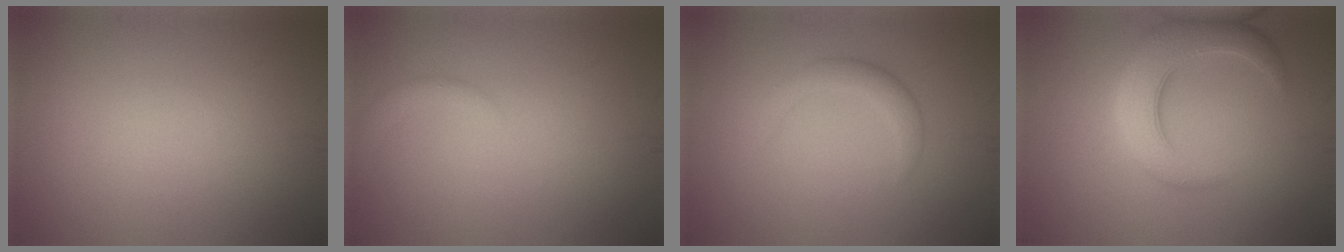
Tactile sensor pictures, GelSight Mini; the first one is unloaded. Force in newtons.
{"total": 1.4, "press": 1.4, "slide": 0.2}
{"total": 2.0, "press": 2.0, "slide": 0.1}
{"total": 5.9, "press": 5.9, "slide": 0.2}